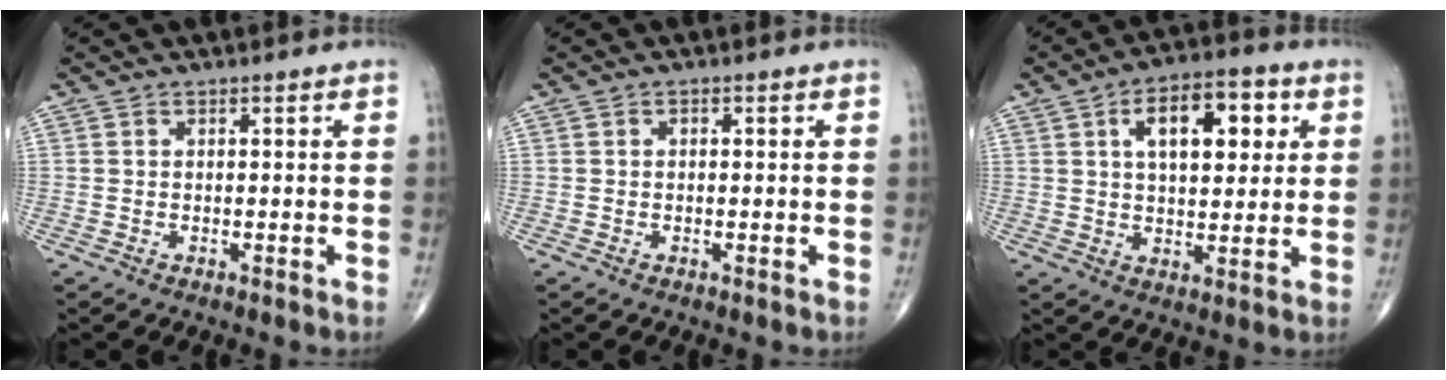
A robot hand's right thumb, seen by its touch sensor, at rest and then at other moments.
{"total": 0.6, "force": [0.1, 0.4, 0.4], "torque": [-0.006, 0.000, 0.001]}
{"total": 13.0, "force": [4.1, 6.6, 10.4], "torque": [-0.126, 0.003, 0.061]}